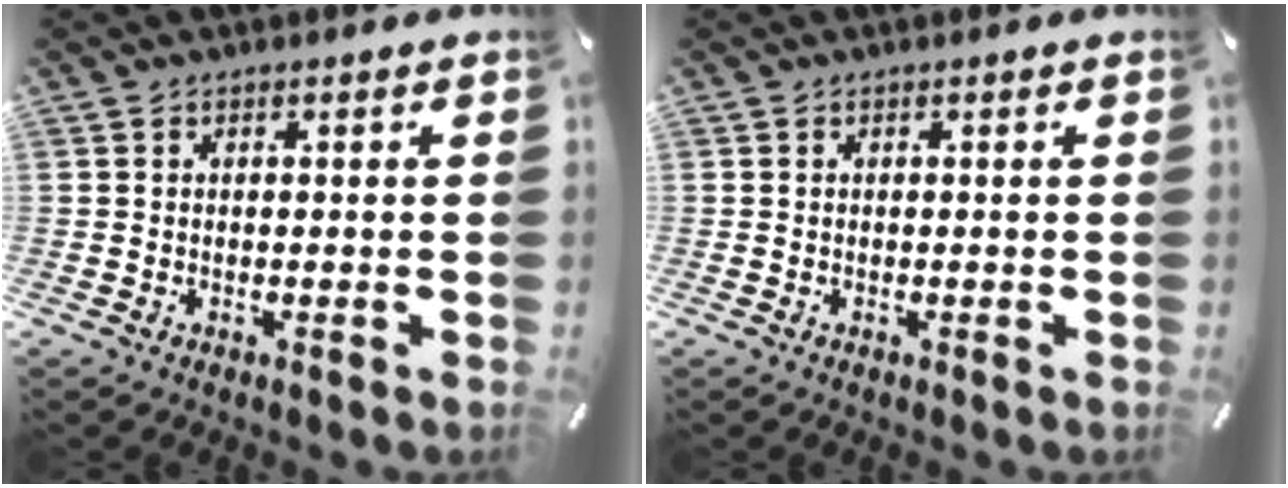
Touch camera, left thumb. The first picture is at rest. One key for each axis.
{"total": 0.0}